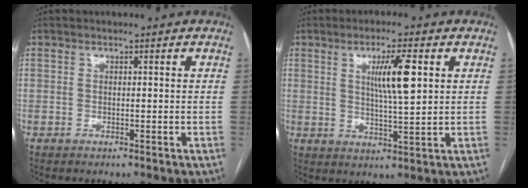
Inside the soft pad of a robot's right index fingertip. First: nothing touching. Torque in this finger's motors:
{"motor_torque": [0.71, 0.27, 0.30, 0.10]}